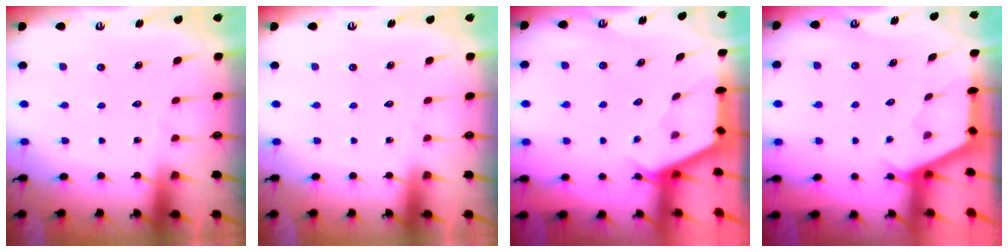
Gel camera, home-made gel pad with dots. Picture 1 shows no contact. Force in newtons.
{"total": 0.0}
{"total": 2.7, "press": 2.7, "slide": 0.3}
{"total": 2.9, "press": 2.9, "slide": 0.3}